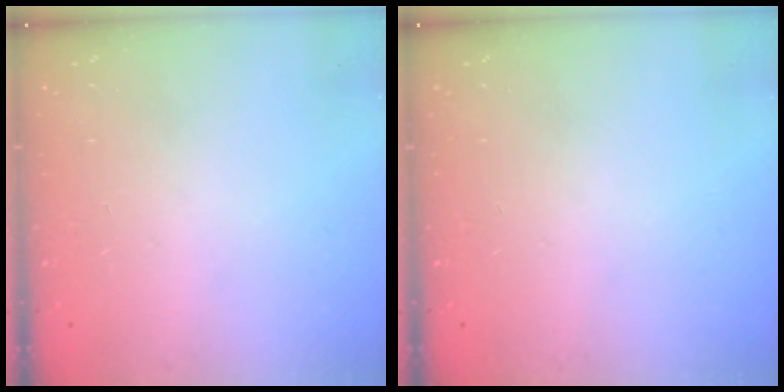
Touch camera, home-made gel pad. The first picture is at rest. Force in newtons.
{"total": 0.0}